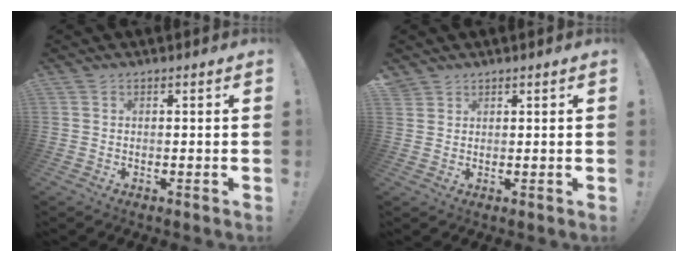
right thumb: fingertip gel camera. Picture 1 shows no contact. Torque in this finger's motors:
{"motor_torque": [0.02, 0.01, 0.12, 0.08, 0.04]}